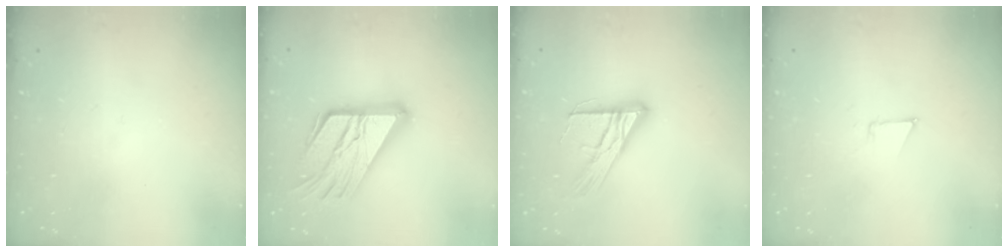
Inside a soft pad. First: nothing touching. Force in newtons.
{"total": 21.7, "press": 21.6, "slide": 2.2}
{"total": 14.0, "press": 14.0, "slide": 1.0}
{"total": 3.8, "press": 3.7, "slide": 0.6}